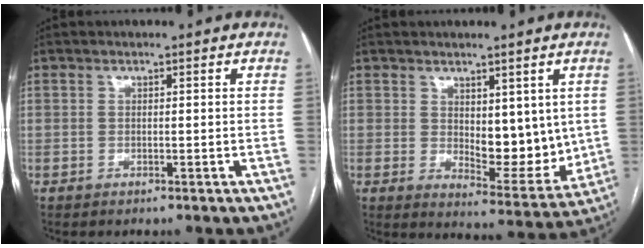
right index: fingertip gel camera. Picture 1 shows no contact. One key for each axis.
{"total": 9.2, "fx": 1.4, "fy": 4.3, "fz": 8.1, "tx": -0.101, "ty": -0.017, "tz": 0.037}